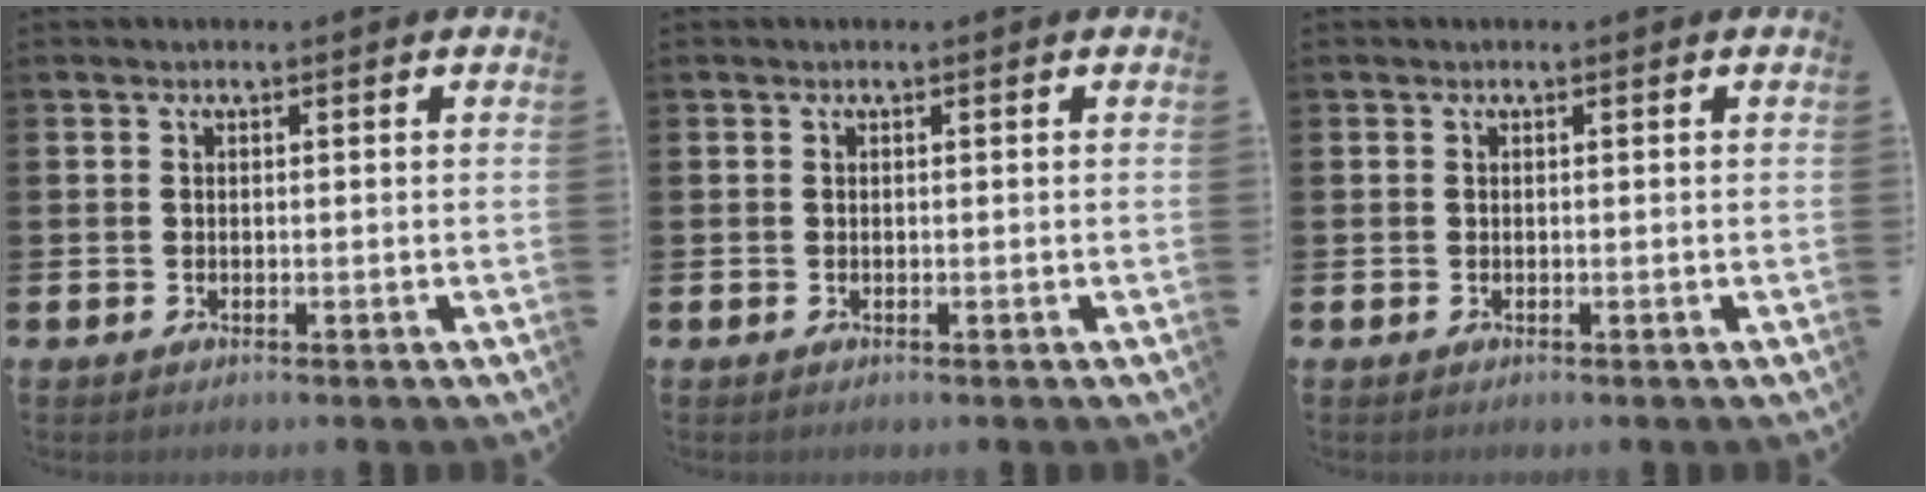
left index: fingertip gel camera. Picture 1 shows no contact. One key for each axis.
{"total": 0.0}
{"total": 0.0}